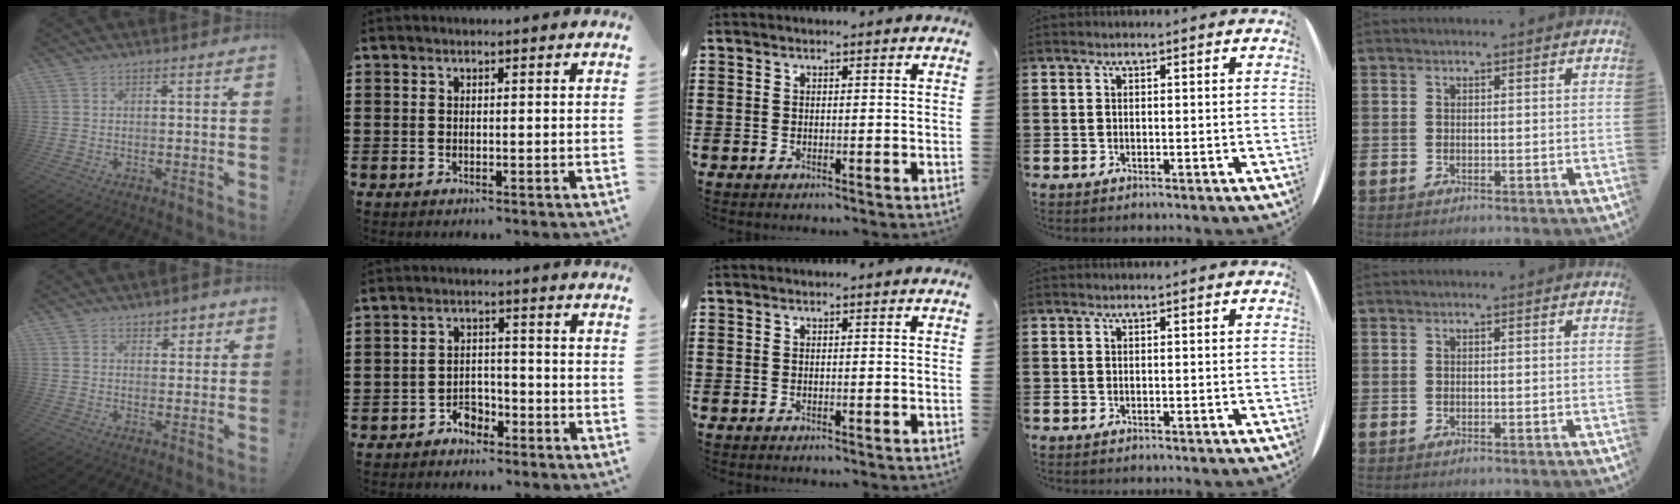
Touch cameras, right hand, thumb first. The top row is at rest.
{"thumb": {"total": 3.7, "force": [2.4, 2.7, 0.6], "torque": [0.010, -0.018, 0.039]}, "index": {"total": 3.3, "force": [-2.7, 1.7, 0.8], "torque": [-0.019, 0.009, -0.054]}}